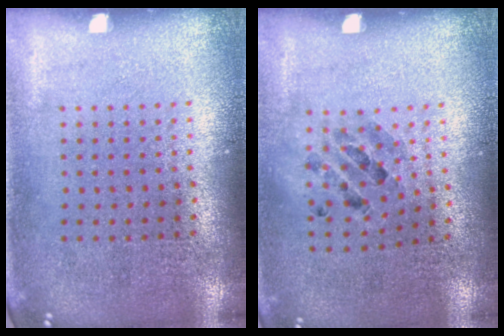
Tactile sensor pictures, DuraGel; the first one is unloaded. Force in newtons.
{"total": 0.8, "press": 0.8, "slide": 0.0}